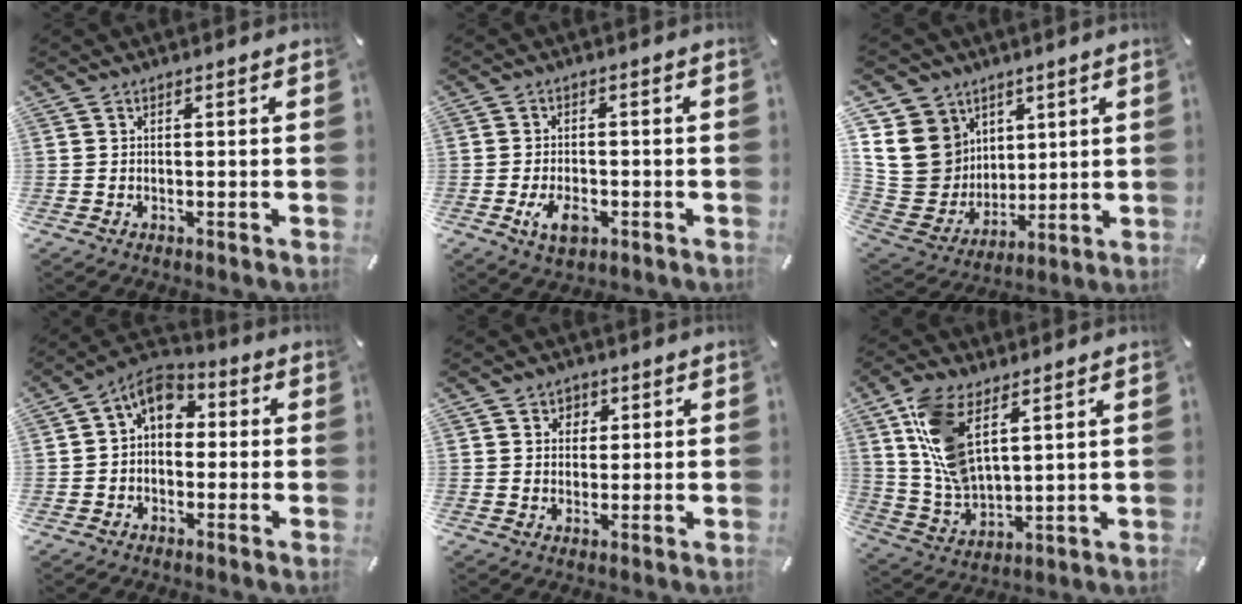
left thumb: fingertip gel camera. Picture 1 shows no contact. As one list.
[{"total": 5.7, "force": [-2.3, 3.3, 4.1], "torque": [-0.082, 0.001, -0.046]}, {"total": 16.8, "force": [4.2, 15.2, 5.6], "torque": [-0.121, -0.027, 0.092]}, {"total": 6.4, "force": [0.9, 4.9, 4.0], "torque": [-0.065, -0.001, 0.013]}, {"total": 3.5, "force": [1.0, 3.3, 0.5], "torque": [0.004, 0.001, 0.010]}, {"total": 12.5, "force": [6.3, 6.2, 8.8], "torque": [-0.208, -0.019, 0.117]}]